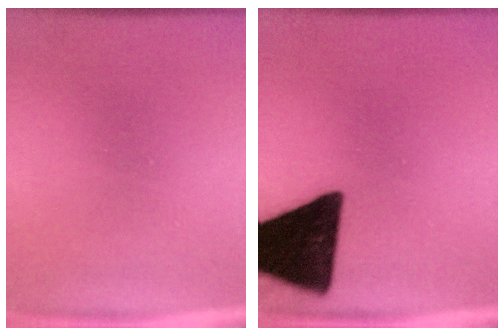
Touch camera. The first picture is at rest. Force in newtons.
{"total": 18.7}